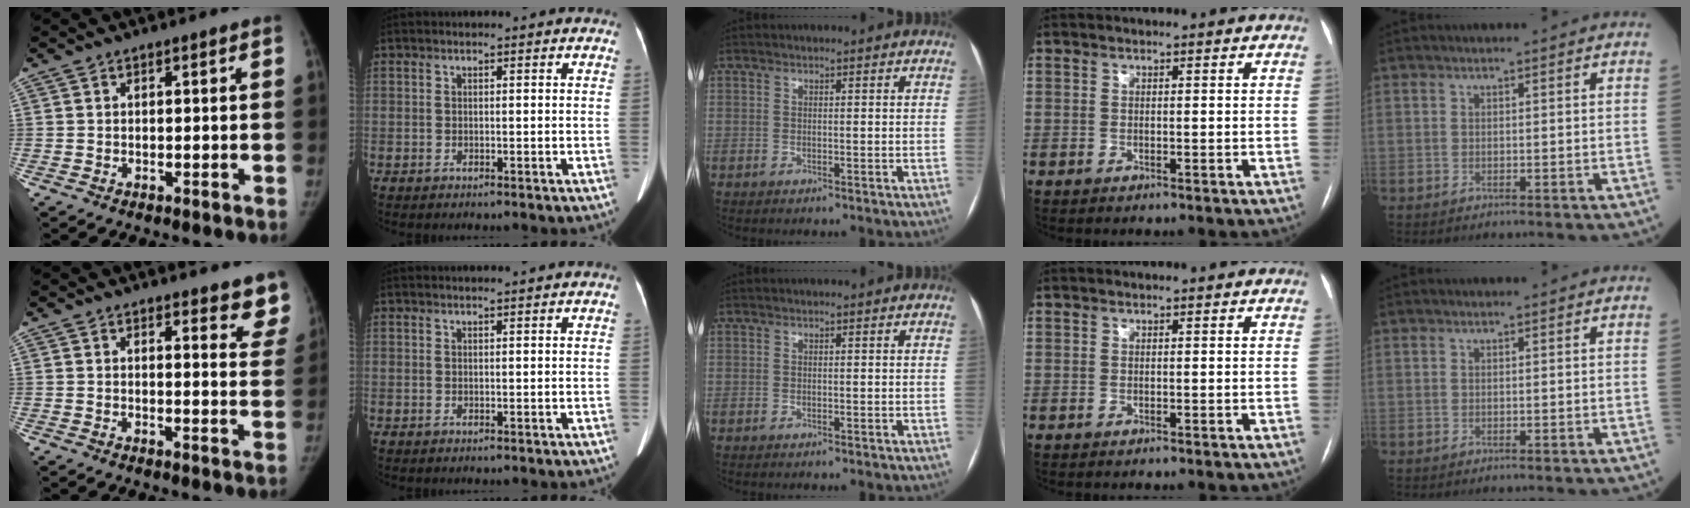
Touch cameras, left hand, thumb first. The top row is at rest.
{"thumb": {"total": 8.2, "force": [7.4, 2.3, 2.6], "torque": [0.015, -0.042, 0.060]}, "index": {"total": 1.1, "force": [1.0, -0.3, 0.5], "torque": [-0.008, 0.005, 0.022]}}